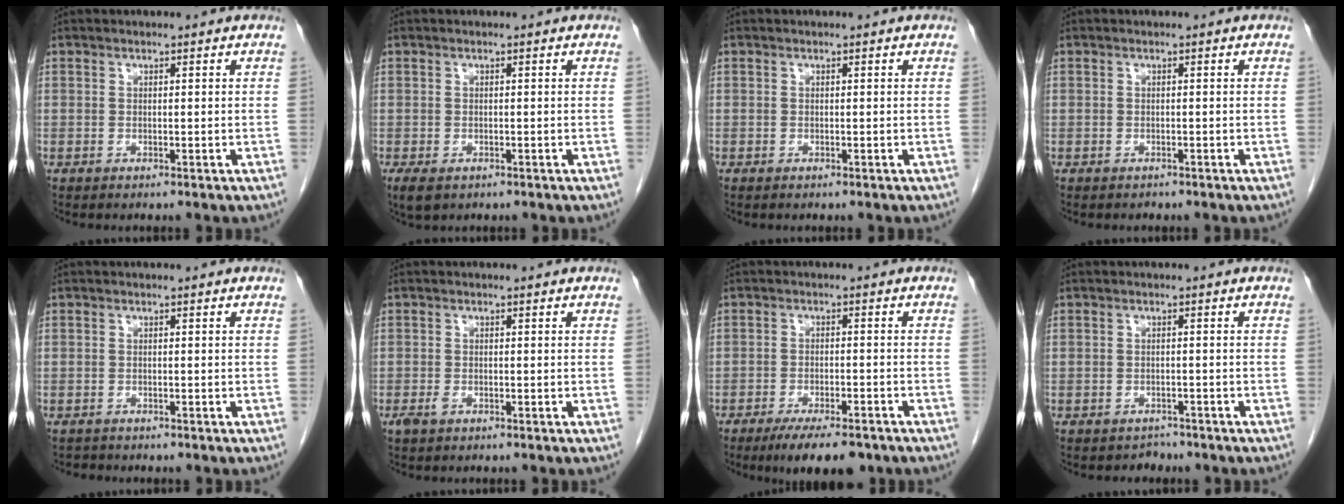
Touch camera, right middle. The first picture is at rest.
{"total": 2.9, "force": [-1.7, 1.7, 1.7], "torque": [-0.034, -0.007, -0.021]}
{"total": 0.0}
{"total": 0.9, "force": [-0.7, 0.5, -0.1], "torque": [-0.009, 0.001, -0.012]}
{"total": 0.8, "force": [-0.7, 0.4, -0.2], "torque": [-0.004, -0.001, -0.013]}
{"total": 1.1, "force": [-0.6, 0.6, 0.7], "torque": [-0.018, -0.001, -0.009]}
{"total": 8.8, "force": [-6.6, 2.4, 5.3], "torque": [-0.075, -0.011, -0.097]}
{"total": 1.8, "force": [-1.4, 1.0, -0.4], "torque": [0.001, 0.002, -0.022]}